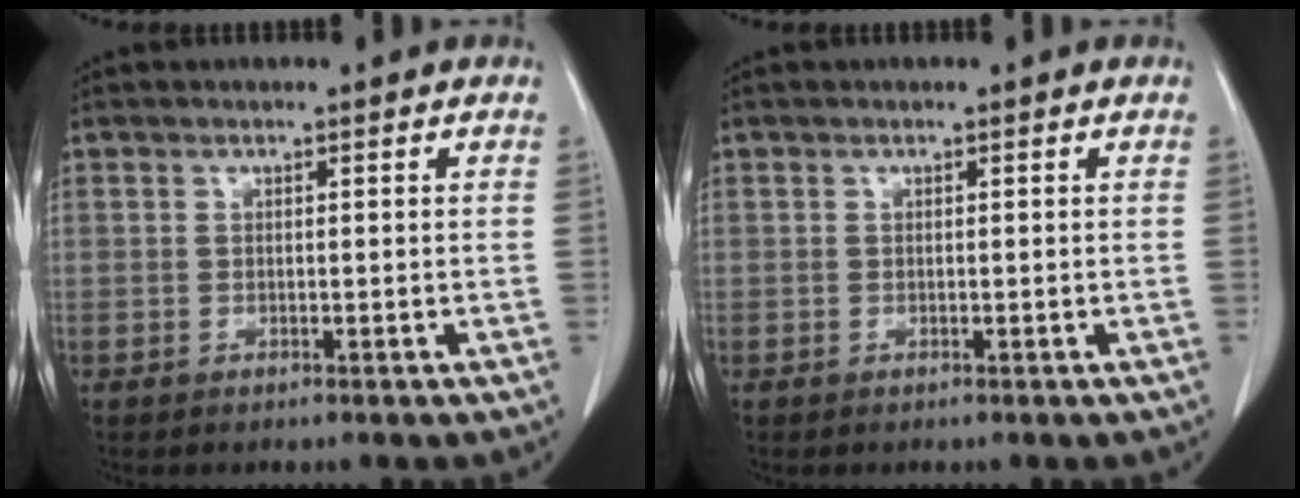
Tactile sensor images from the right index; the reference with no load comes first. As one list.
[{"total": 0.0}]